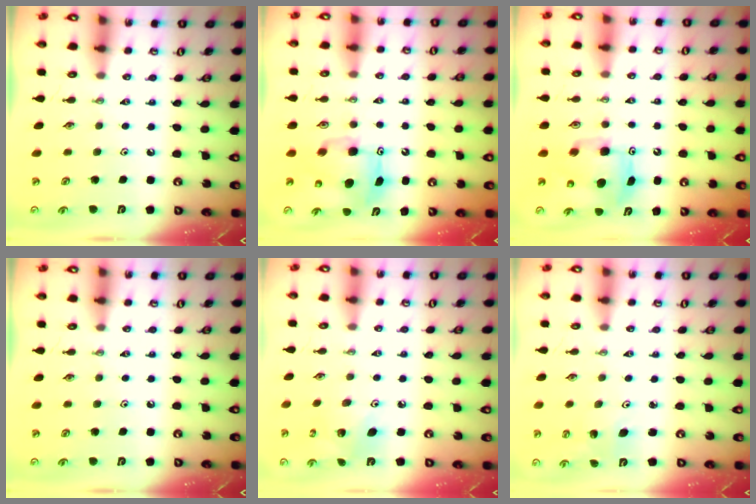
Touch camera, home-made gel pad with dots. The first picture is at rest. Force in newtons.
{"total": 9.1, "press": 9.1, "slide": 0.6}
{"total": 8.1, "press": 8.0, "slide": 0.6}
{"total": 0.0}
{"total": 6.6, "press": 6.6, "slide": 0.3}
{"total": 2.8, "press": 2.5, "slide": 1.3}